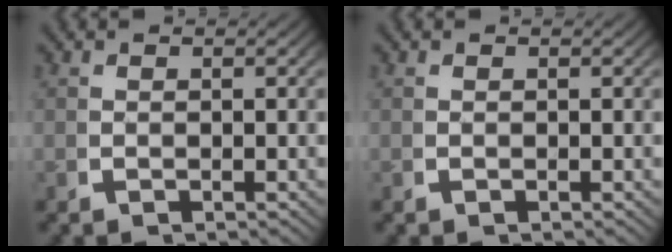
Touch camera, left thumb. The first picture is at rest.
{"total": 0.0}